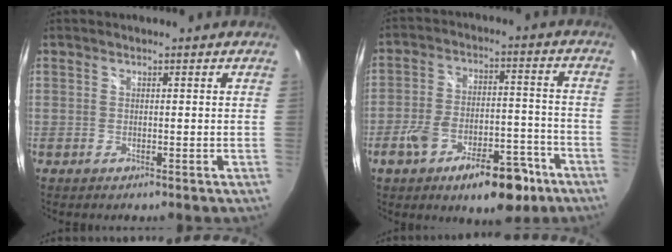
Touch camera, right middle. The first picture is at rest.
{"total": 14.8, "force": [-8.8, 6.2, 10.1], "torque": [-0.173, 0.008, -0.130]}